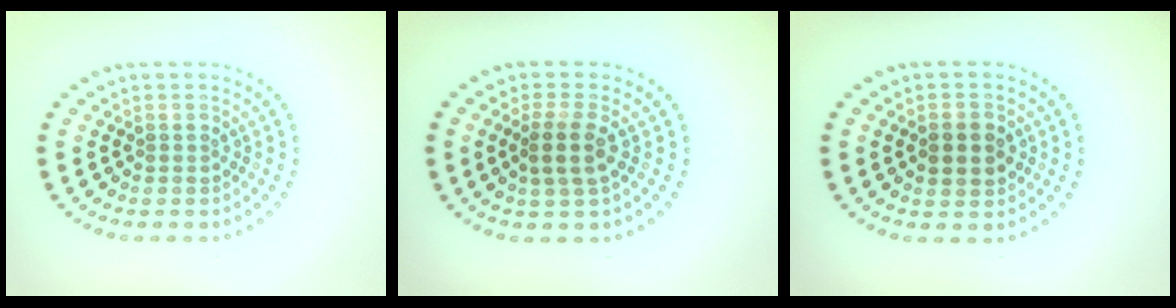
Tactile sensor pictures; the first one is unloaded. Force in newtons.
{"total": 2.6, "press": 2.2, "slide": 1.4}
{"total": 2.6, "press": 2.6, "slide": 0.2}